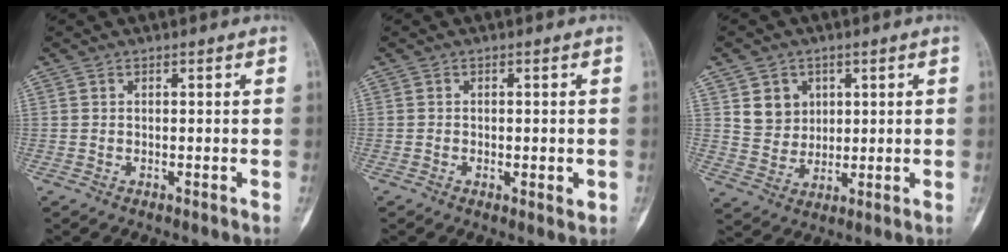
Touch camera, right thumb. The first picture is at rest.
{"total": 2.3, "force": [-0.4, 1.1, 2.0], "torque": [-0.024, -0.002, -0.007]}
{"total": 6.7, "force": [2.5, 5.9, 2.1], "torque": [-0.008, -0.012, 0.049]}